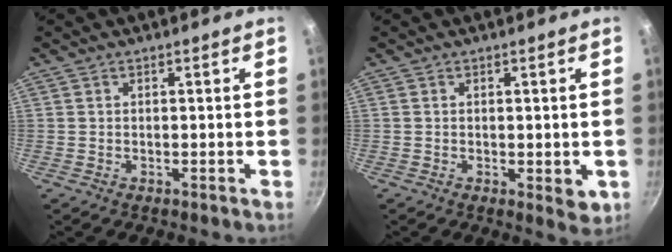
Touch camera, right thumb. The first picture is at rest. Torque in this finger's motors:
{"motor_torque": [-0.26, 0.00, -0.10, 0.01, 0.03]}